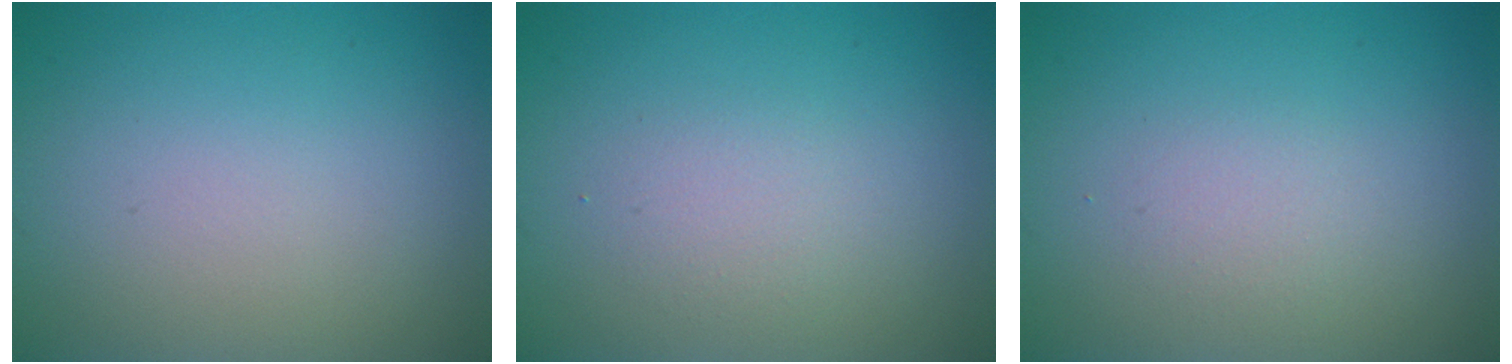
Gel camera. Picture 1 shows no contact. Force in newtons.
{"total": 1.4, "press": 1.4, "slide": 0.0}
{"total": 1.2, "press": 1.2, "slide": 0.1}